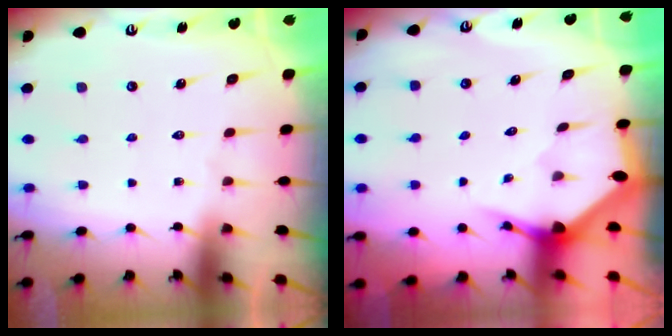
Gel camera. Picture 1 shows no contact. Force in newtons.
{"total": 2.9, "press": 2.9, "slide": 0.2}